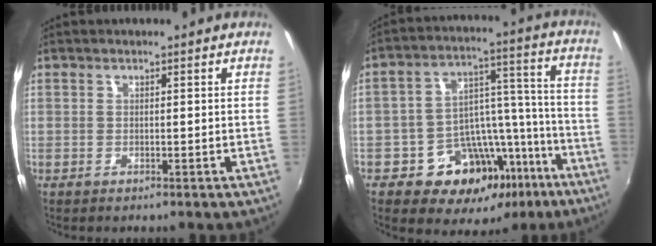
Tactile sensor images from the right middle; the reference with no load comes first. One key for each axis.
{"total": 17.8, "fx": -10.7, "fy": 12.3, "fz": 7.2, "tx": -0.129, "ty": 0.063, "tz": -0.134}